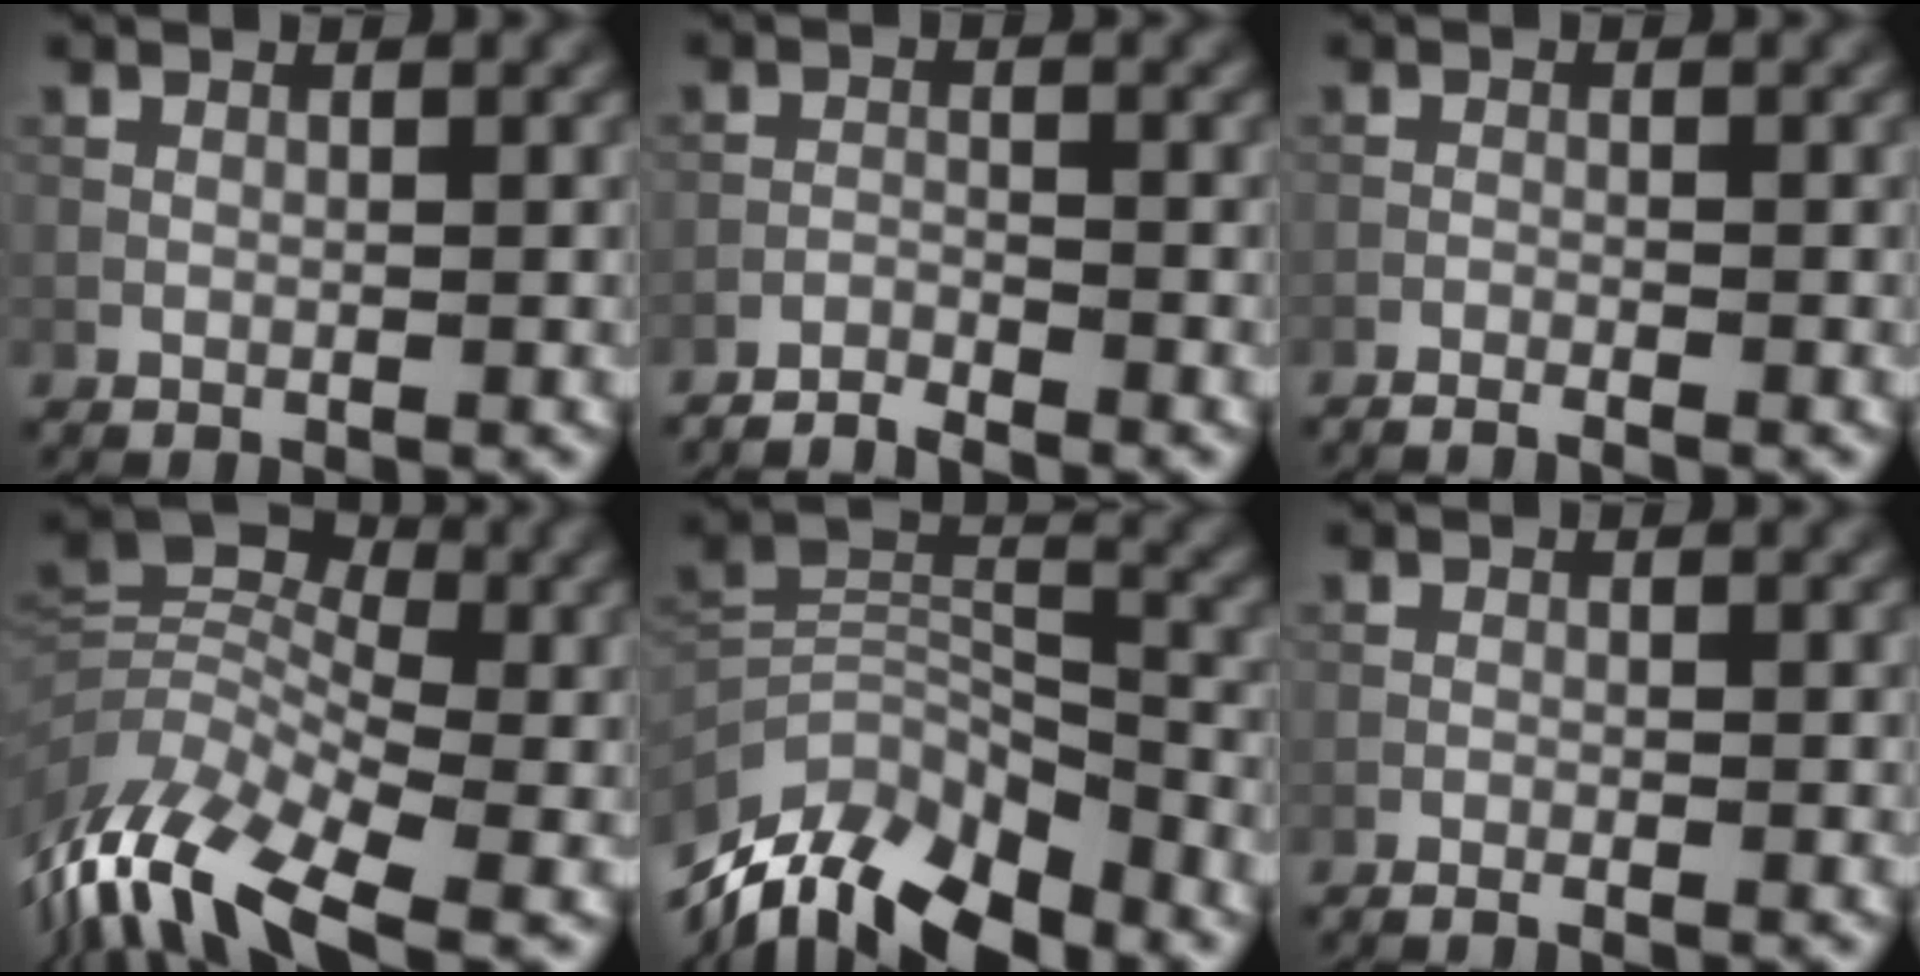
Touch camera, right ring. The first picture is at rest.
{"total": 2.7, "force": [-2.6, 0.1, 0.5], "torque": [-0.010, -0.003, -0.052]}
{"total": 1.9, "force": [-1.7, 0.1, 0.8], "torque": [-0.022, -0.001, -0.034]}
{"total": 12.3, "force": [-5.7, 5.9, 9.2], "torque": [-0.187, 0.005, -0.120]}
{"total": 12.1, "force": [-9.3, 5.0, 5.9], "torque": [-0.114, 0.009, -0.175]}
{"total": 1.1, "force": [-1.0, 0.0, 0.6], "torque": [-0.018, 0.003, -0.021]}